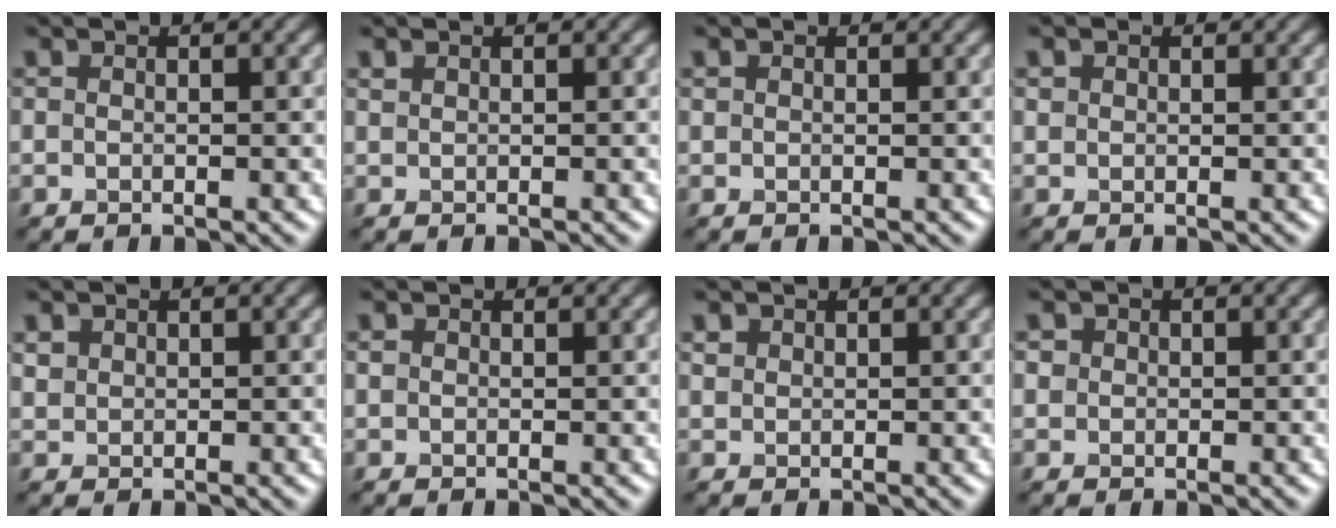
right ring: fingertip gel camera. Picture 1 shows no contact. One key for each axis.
{"total": 1.0, "fx": -0.1, "fy": -0.7, "fz": -0.7, "tx": -0.006, "ty": -0.001, "tz": 0.018}
{"total": 0.6, "fx": 0.1, "fy": -0.4, "fz": -0.4, "tx": -0.005, "ty": -0.003, "tz": 0.006}
{"total": 0.8, "fx": 0.2, "fy": -0.3, "fz": -0.7, "tx": -0.002, "ty": -0.001, "tz": 0.014}
{"total": 1.0, "fx": 0.1, "fy": -0.3, "fz": -1.0, "tx": -0.001, "ty": 0.004, "tz": 0.028}
{"total": 0.5, "fx": 0.1, "fy": -0.2, "fz": -0.5, "tx": -0.009, "ty": -0.002, "tz": 0.007}
{"total": 1.2, "fx": 0.2, "fy": -0.5, "fz": -1.0, "tx": -0.002, "ty": 0.002, "tz": 0.025}
{"total": 0.6, "fx": 0.2, "fy": 0.2, "fz": -0.6, "tx": -0.003, "ty": 0.006, "tz": 0.005}